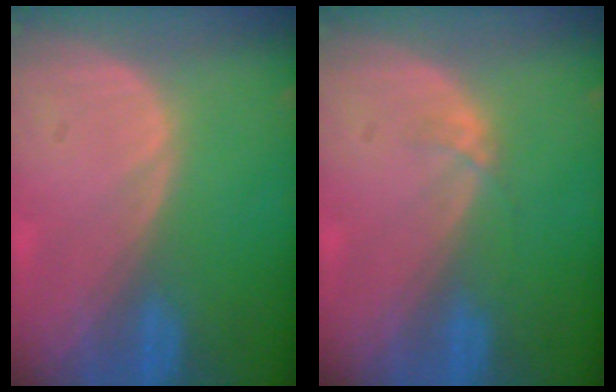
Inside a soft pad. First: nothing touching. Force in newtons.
{"total": 0.9, "press": 0.9, "slide": 0.1}